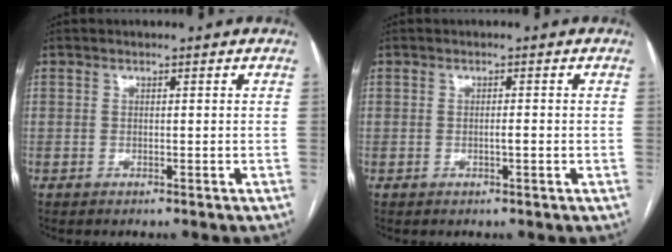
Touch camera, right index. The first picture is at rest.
{"total": 1.2, "force": [-0.4, 0.1, 1.1], "torque": [-0.022, 0.001, -0.006]}